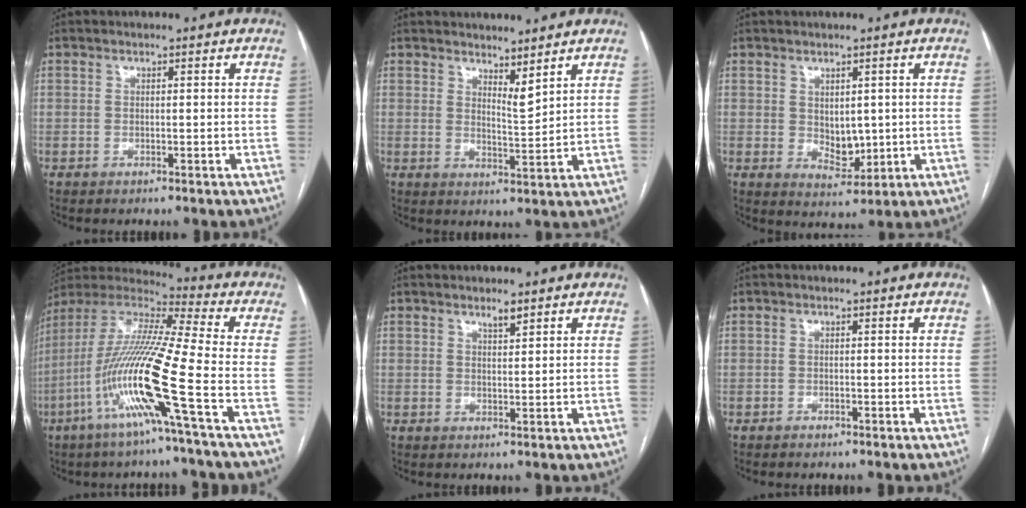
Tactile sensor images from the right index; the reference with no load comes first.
{"total": 3.3, "force": [2.9, 0.4, 1.6], "torque": [-0.029, -0.019, 0.055]}
{"total": 4.7, "force": [0.4, 3.0, 3.5], "torque": [-0.056, -0.007, 0.021]}
{"total": 17.6, "force": [-6.4, -1.2, 16.3], "torque": [-0.330, -0.013, -0.136]}
{"total": 1.7, "force": [1.4, 0.3, 1.0], "torque": [-0.021, -0.001, 0.025]}
{"total": 0.6, "force": [-0.5, 0.3, 0.2], "torque": [-0.003, 0.000, -0.006]}